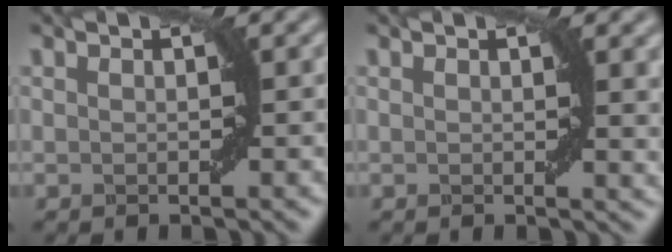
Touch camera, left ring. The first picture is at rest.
{"total": 1.8, "force": [0.7, 0.4, 1.6], "torque": [-0.015, -0.004, 0.012]}